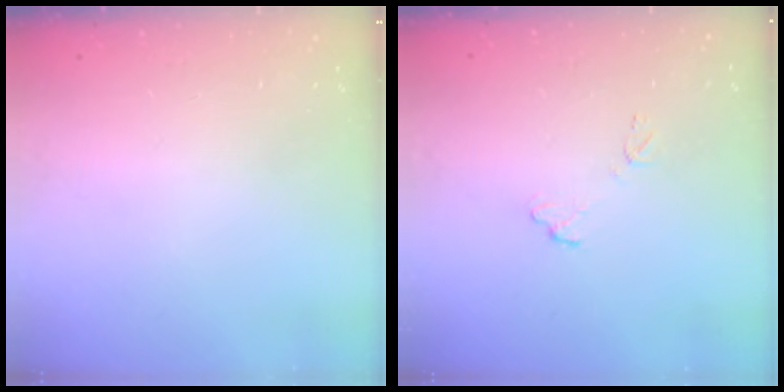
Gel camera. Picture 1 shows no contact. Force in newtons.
{"total": 6.4, "press": 6.4, "slide": 0.3}